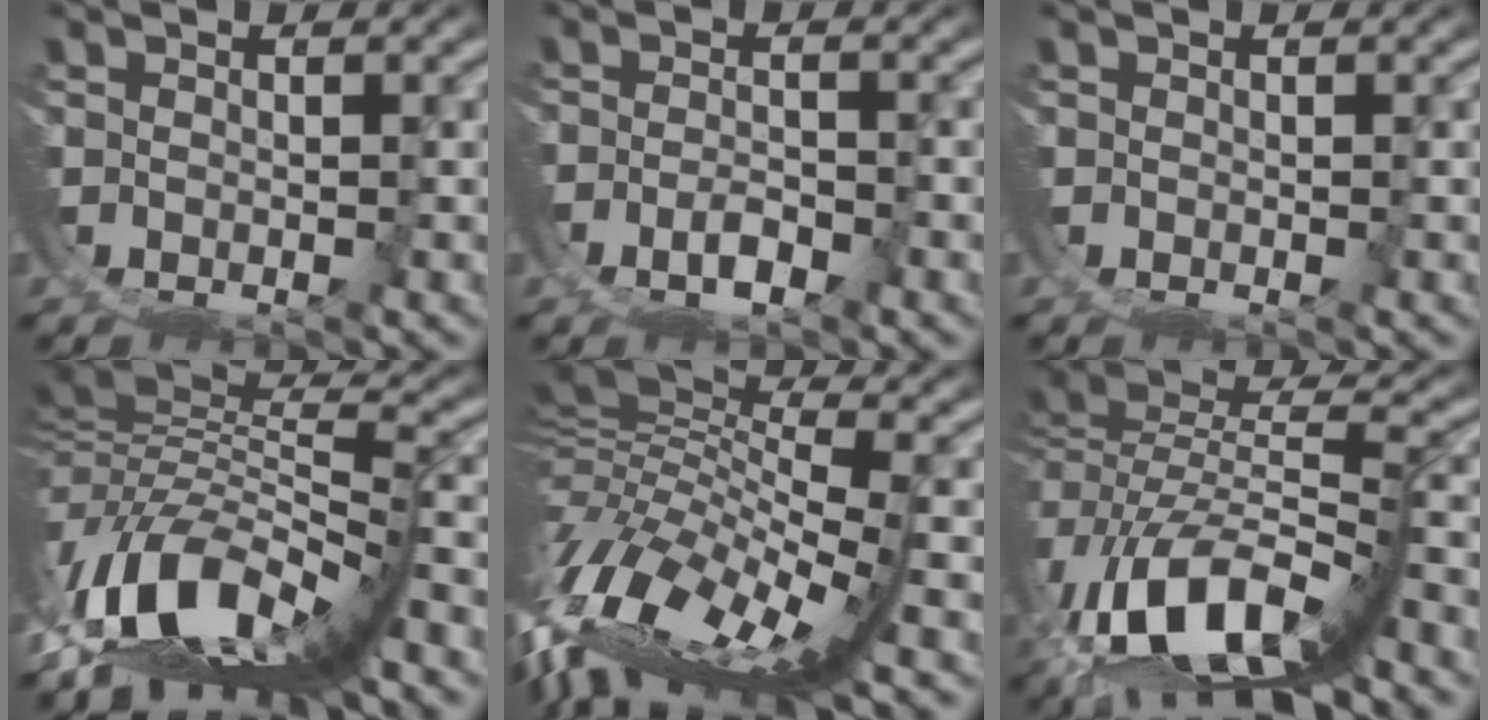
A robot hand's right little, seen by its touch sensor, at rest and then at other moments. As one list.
[{"total": 1.3, "force": [0.3, -0.3, 1.2], "torque": [-0.012, -0.004, 0.009]}, {"total": 0.0}, {"total": 14.9, "force": [-0.5, 8.1, 12.5], "torque": [-0.211, -0.030, 0.006]}, {"total": 16.5, "force": [-1.2, 9.4, 13.5], "torque": [-0.253, -0.046, 0.006]}, {"total": 10.4, "force": [-0.3, 5.6, 8.8], "torque": [-0.164, -0.016, 0.000]}]